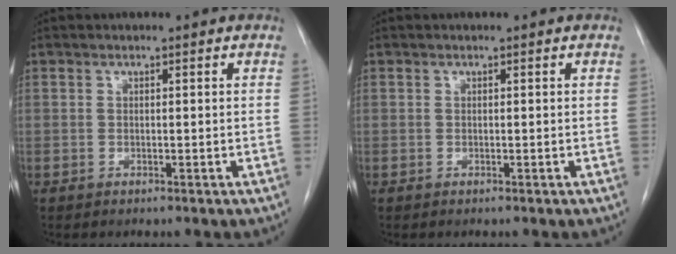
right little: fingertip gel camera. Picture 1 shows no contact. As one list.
[{"total": 0.0}]